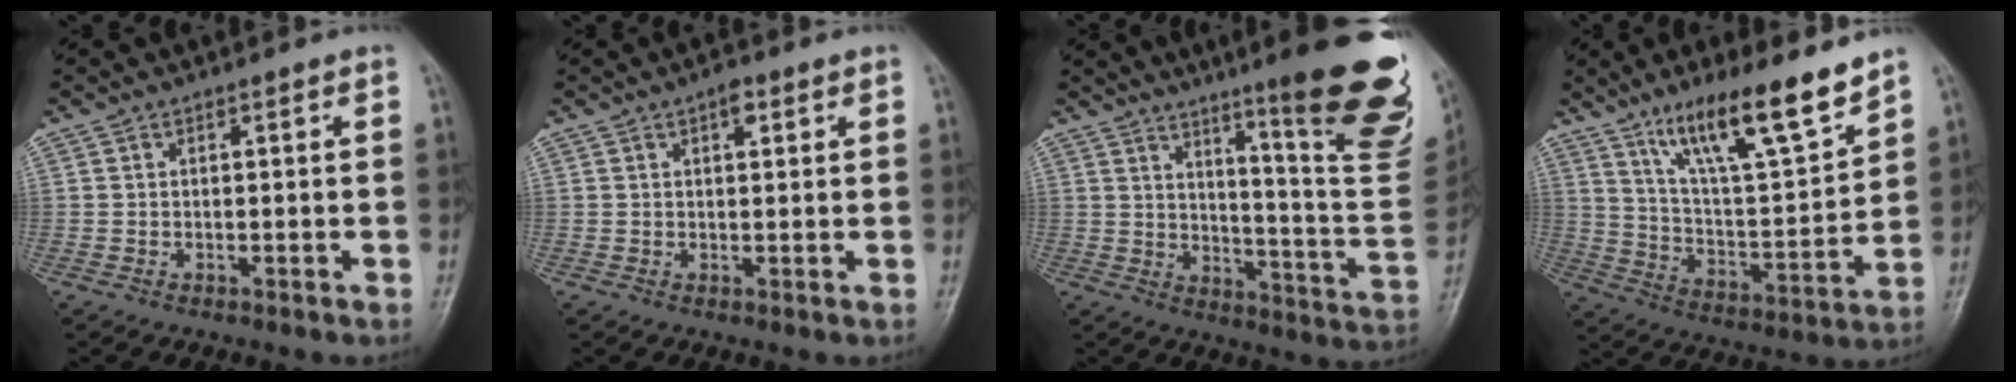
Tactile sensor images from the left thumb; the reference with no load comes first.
{"total": 2.4, "force": [1.2, 1.1, 1.7], "torque": [-0.019, -0.001, 0.015]}
{"total": 23.9, "force": [13.7, 3.6, 19.3], "torque": [-0.221, -0.080, 0.191]}
{"total": 17.0, "force": [12.0, 3.3, 11.6], "torque": [-0.173, -0.069, 0.215]}